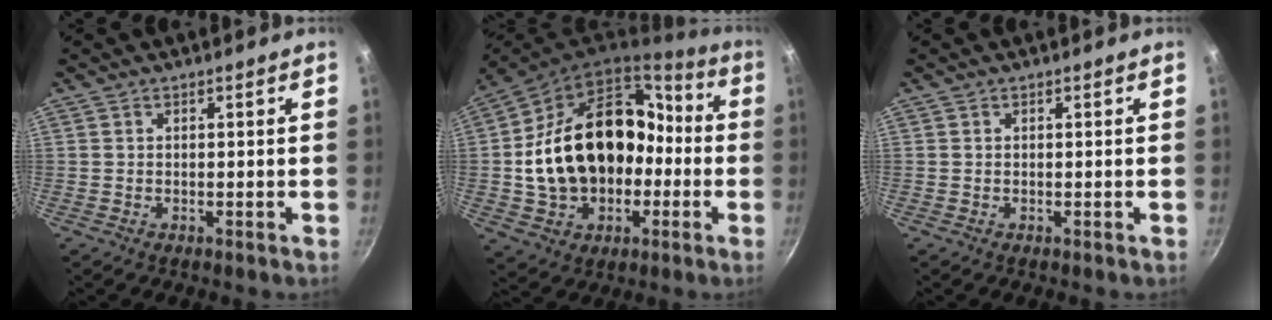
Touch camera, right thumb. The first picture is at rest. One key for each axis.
{"total": 24.7, "fx": -1.9, "fy": 18.1, "fz": 16.8, "tx": -0.252, "ty": 0.072, "tz": -0.014}
{"total": 0.0}